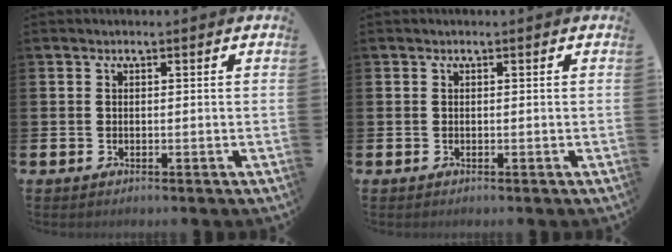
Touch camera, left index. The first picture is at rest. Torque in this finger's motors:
{"motor_torque": [-0.07, -0.01, -0.02, 0.02]}